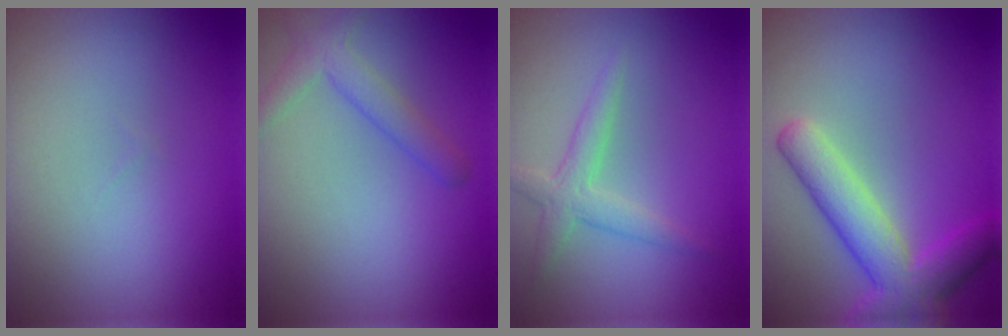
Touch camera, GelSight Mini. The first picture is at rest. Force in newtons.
{"total": 2.3, "press": 2.3, "slide": 0.2}
{"total": 2.4, "press": 2.4, "slide": 0.1}
{"total": 5.8, "press": 5.8, "slide": 0.3}